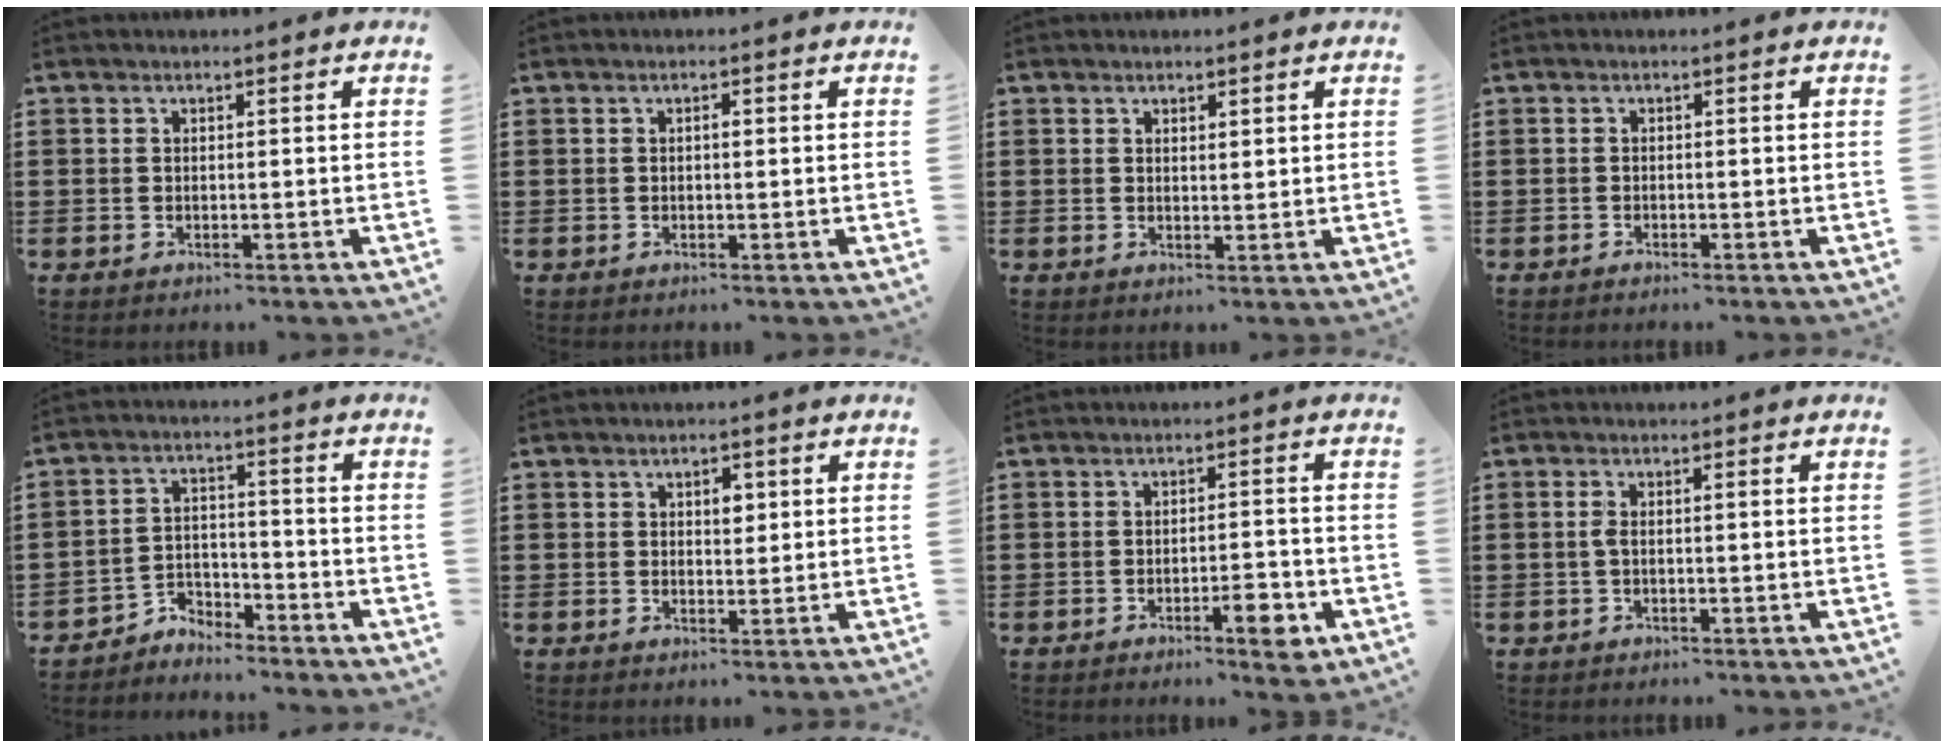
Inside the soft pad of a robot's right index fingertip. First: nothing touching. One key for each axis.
{"total": 0.7, "fx": 0.0, "fy": 0.3, "fz": 0.7, "tx": -0.014, "ty": -0.001, "tz": 0.000}
{"total": 1.0, "fx": 0.8, "fy": 0.4, "fz": 0.3, "tx": -0.006, "ty": 0.003, "tz": 0.015}
{"total": 0.5, "fx": -0.5, "fy": 0.0, "fz": 0.1, "tx": -0.004, "ty": -0.004, "tz": -0.010}
{"total": 4.0, "fx": -3.8, "fy": 1.0, "fz": 0.1, "tx": -0.012, "ty": 0.003, "tz": -0.081}
{"total": 2.2, "fx": 0.7, "fy": 1.4, "fz": 1.6, "tx": -0.019, "ty": 0.002, "tz": 0.007}
{"total": 4.7, "fx": -2.6, "fy": 1.1, "fz": 3.8, "tx": -0.058, "ty": 0.003, "tz": -0.043}
{"total": 1.5, "fx": -0.3, "fy": 0.3, "fz": 1.4, "tx": -0.029, "ty": 0.003, "tz": -0.006}